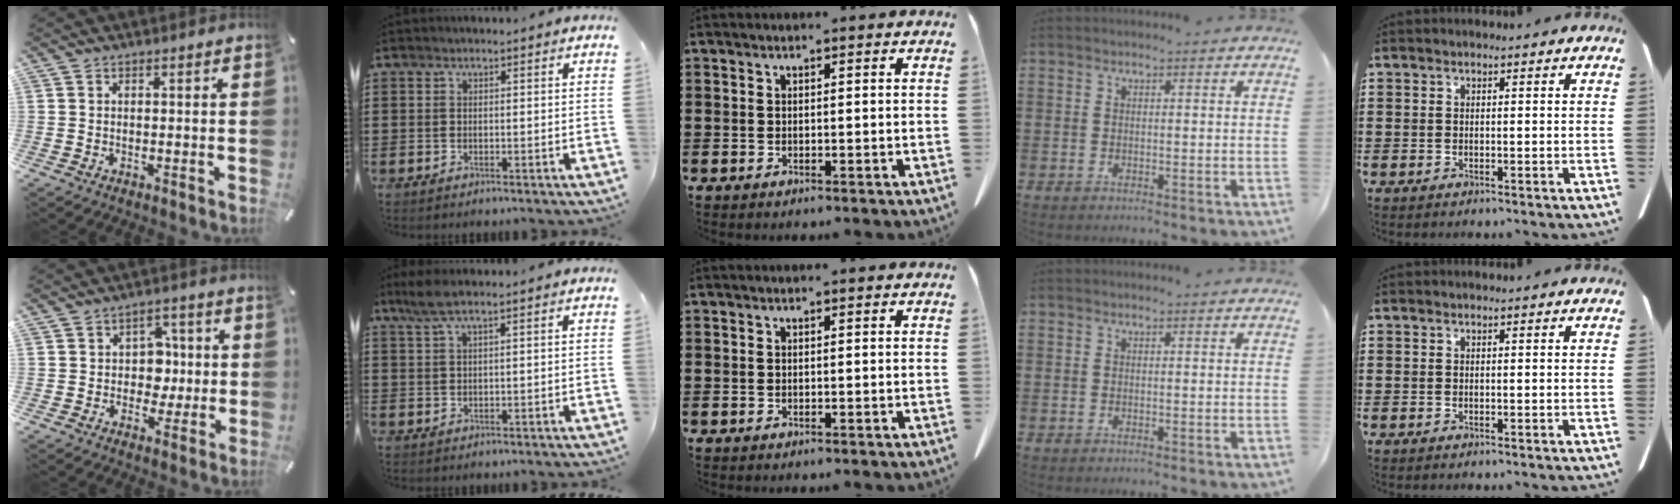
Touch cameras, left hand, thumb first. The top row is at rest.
{"thumb": {"total": 7.5, "force": [0.0, 6.8, 3.3], "torque": [-0.044, 0.009, -0.001]}, "index": {"total": 3.2, "force": [1.9, 0.3, 2.5], "torque": [-0.059, -0.003, 0.034]}}